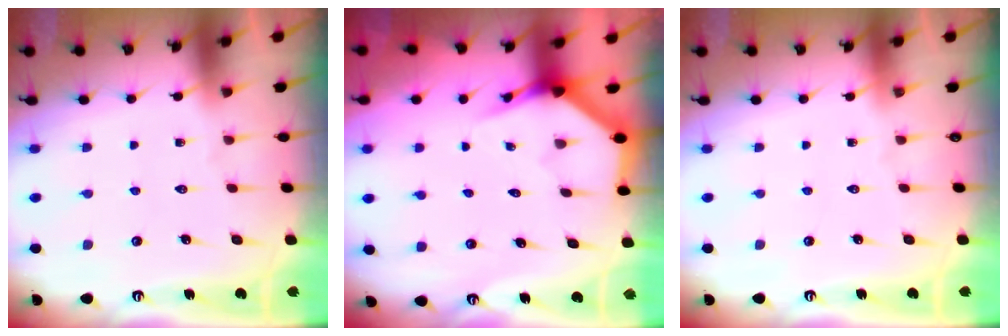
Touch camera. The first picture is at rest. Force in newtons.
{"total": 4.0, "press": 4.0, "slide": 0.2}
{"total": 0.0}